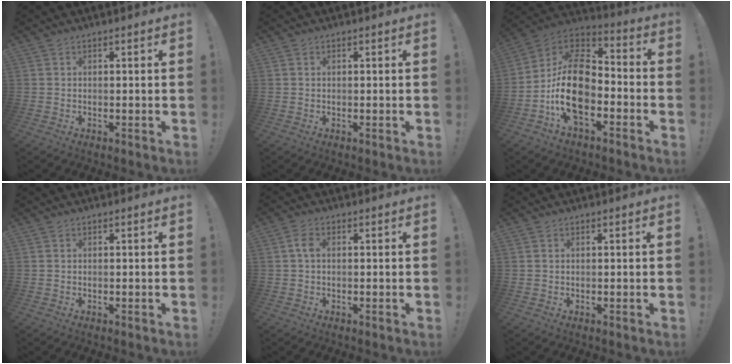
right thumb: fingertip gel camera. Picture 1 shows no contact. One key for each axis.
{"total": 0.0}
{"total": 19.5, "fx": -5.9, "fy": 11.8, "fz": 14.4, "tx": -0.271, "ty": 0.035, "tz": -0.094}
{"total": 0.0}
{"total": 3.1, "fx": 0.4, "fy": 1.9, "fz": 2.4, "tx": -0.043, "ty": 0.006, "tz": 0.005}
{"total": 0.6, "fx": 0.4, "fy": 0.4, "fz": 0.3, "tx": -0.015, "ty": 0.004, "tz": 0.009}